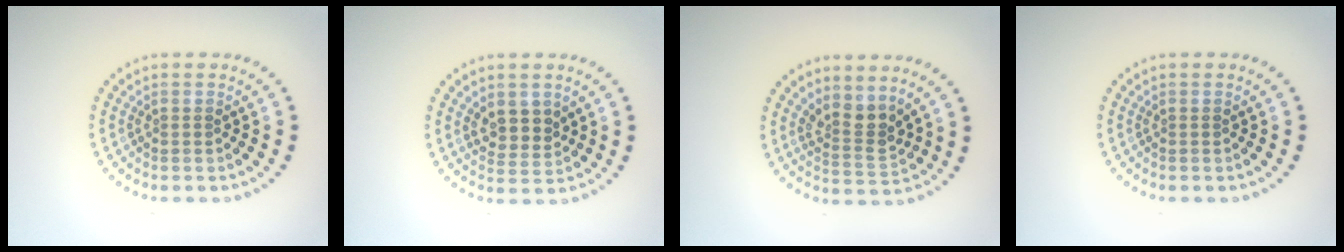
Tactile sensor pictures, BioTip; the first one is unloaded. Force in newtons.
{"total": 2.6, "press": 2.3, "slide": 1.1}
{"total": 2.8, "press": 2.1, "slide": 1.8}
{"total": 0.0}